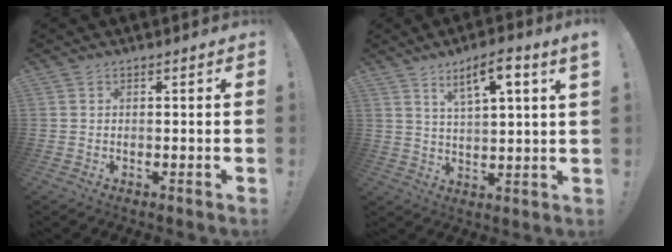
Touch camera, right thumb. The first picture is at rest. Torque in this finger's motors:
{"motor_torque": [1.05, 1.11, 0.61, 0.64, 0.14]}